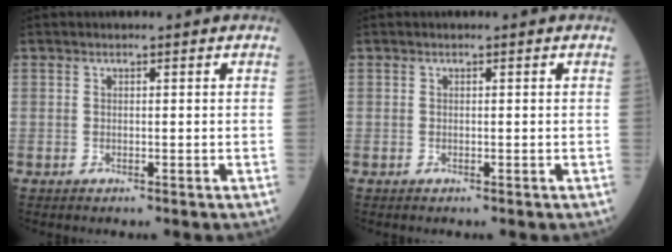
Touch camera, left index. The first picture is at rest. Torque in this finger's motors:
{"motor_torque": [-0.01, 0.01, 0.00, 0.00]}